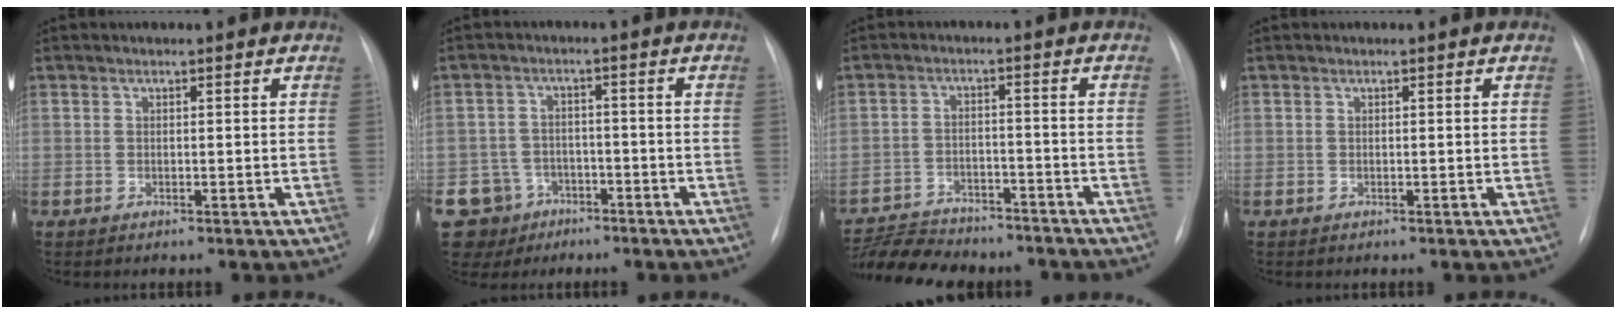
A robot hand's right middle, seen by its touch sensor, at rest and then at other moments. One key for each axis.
{"total": 7.7, "fx": -4.1, "fy": 6.5, "fz": 0.3, "tx": -0.012, "ty": 0.013, "tz": -0.059}
{"total": 12.9, "fx": -11.8, "fy": 3.7, "fz": 3.7, "tx": -0.070, "ty": 0.010, "tz": -0.173}
{"total": 0.0}